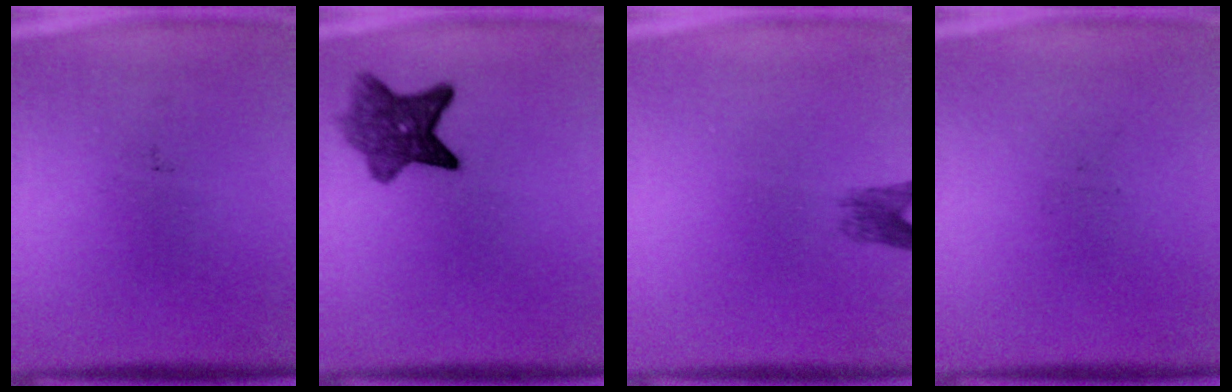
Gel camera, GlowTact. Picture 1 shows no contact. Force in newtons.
{"total": 6.8}
{"total": 2.2}
{"total": 0.0}